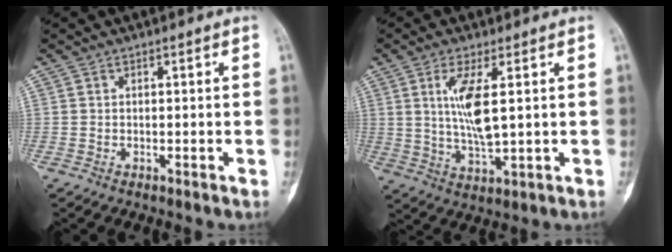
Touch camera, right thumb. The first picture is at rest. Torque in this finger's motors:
{"motor_torque": [-0.69, 1.49, 0.45, 0.26, 0.38]}